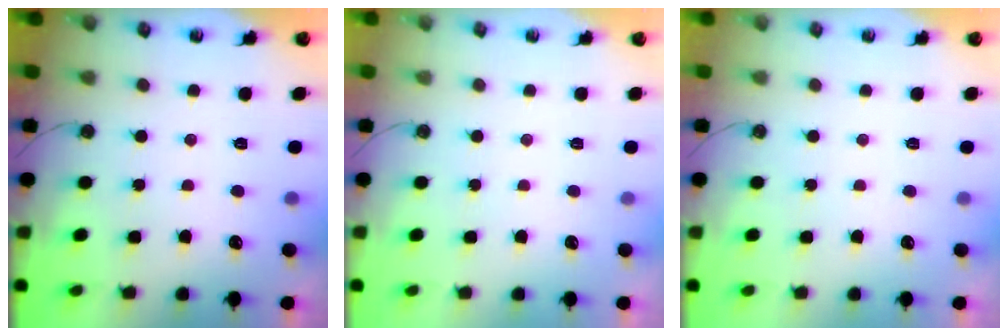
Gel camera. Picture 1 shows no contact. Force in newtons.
{"total": 0.0}
{"total": 0.0}